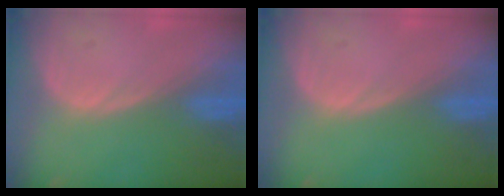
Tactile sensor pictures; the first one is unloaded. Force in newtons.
{"total": 0.0}